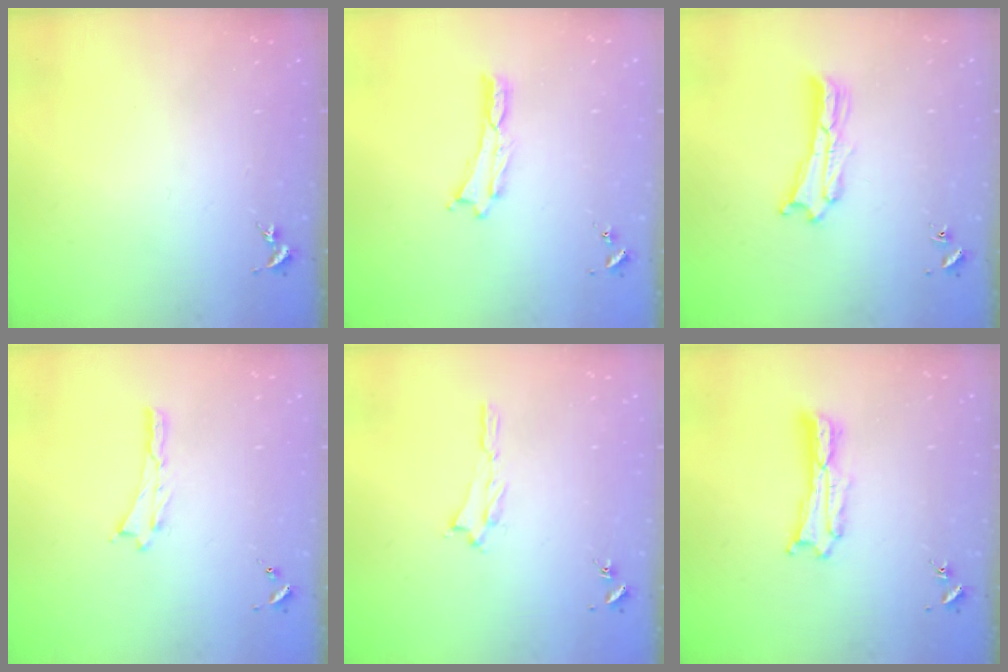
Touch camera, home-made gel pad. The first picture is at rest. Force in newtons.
{"total": 0.0}
{"total": 1.8, "press": 1.8, "slide": 0.3}
{"total": 0.0}
{"total": 1.2, "press": 1.2, "slide": 0.3}
{"total": 1.2, "press": 1.2, "slide": 0.2}